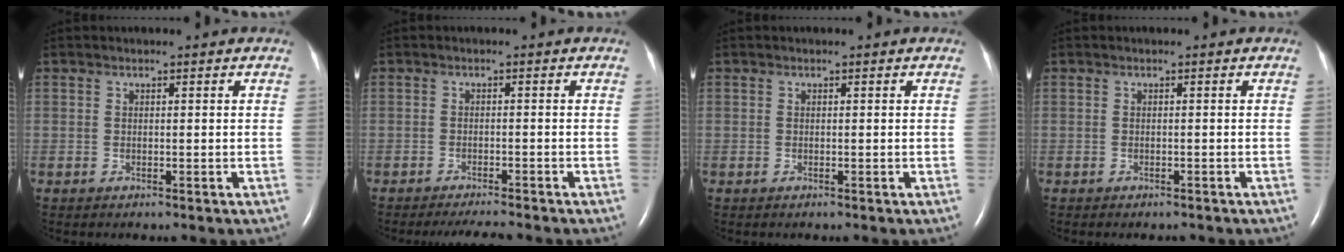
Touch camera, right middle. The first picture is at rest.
{"total": 4.4, "force": [-4.0, 0.1, 1.8], "torque": [-0.028, -0.014, -0.060]}
{"total": 0.0}
{"total": 1.5, "force": [-1.3, 0.4, 0.5], "torque": [-0.012, -0.005, -0.015]}